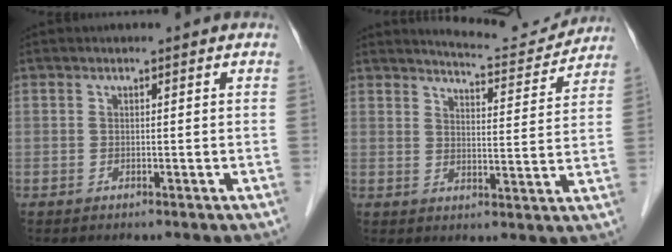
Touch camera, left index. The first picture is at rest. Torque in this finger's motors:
{"motor_torque": [0.71, -0.79, 0.03, -0.01]}